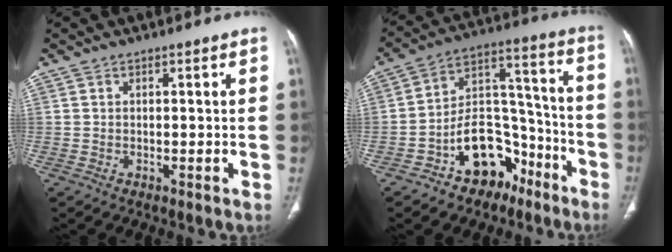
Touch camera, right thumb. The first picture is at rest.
{"total": 14.7, "force": [-8.2, 9.6, 7.5], "torque": [-0.078, 0.095, -0.131]}